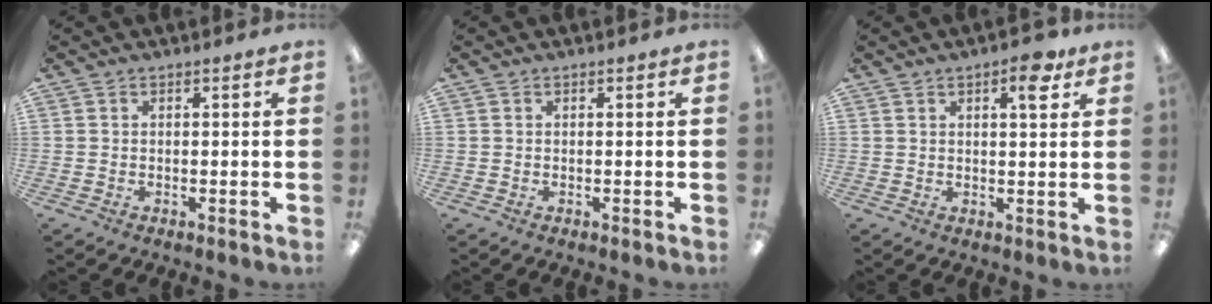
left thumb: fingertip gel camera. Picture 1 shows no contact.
{"total": 0.0}
{"total": 6.0, "force": [3.4, 2.1, 4.4], "torque": [-0.057, -0.010, 0.051]}